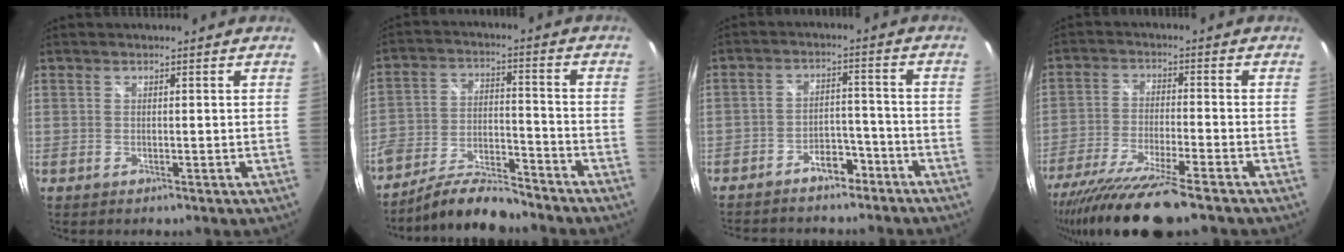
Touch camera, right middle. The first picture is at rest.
{"total": 11.4, "force": [-9.9, 2.8, 5.0], "torque": [-0.107, -0.004, -0.173]}
{"total": 10.7, "force": [-8.5, 5.1, 3.9], "torque": [-0.089, 0.030, -0.114]}
{"total": 15.7, "force": [-12.7, 1.3, 9.1], "torque": [-0.187, -0.041, -0.222]}